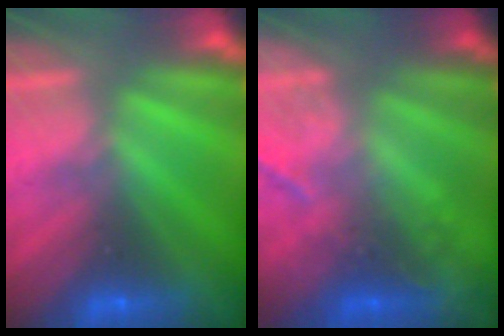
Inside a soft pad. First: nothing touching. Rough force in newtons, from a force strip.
{"total": 2.2}